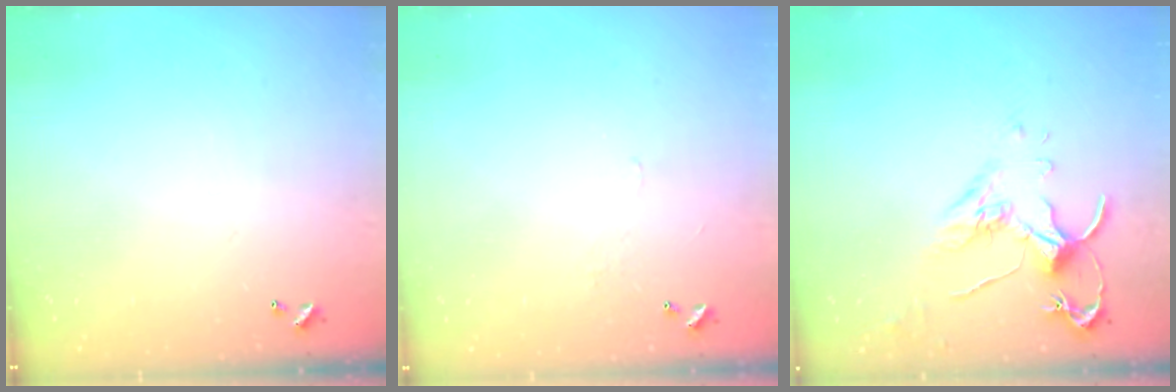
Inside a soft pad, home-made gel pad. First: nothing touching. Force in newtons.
{"total": 2.3, "press": 2.2, "slide": 0.5}
{"total": 3.4, "press": 3.4, "slide": 0.7}